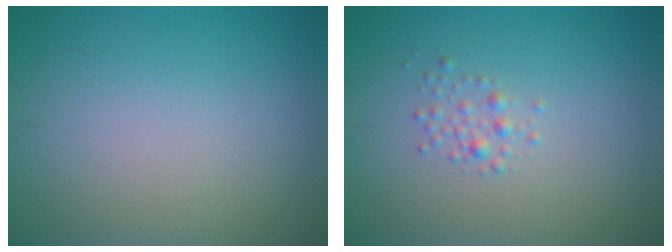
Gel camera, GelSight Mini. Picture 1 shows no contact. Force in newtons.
{"total": 1.2, "press": 1.2, "slide": 0.1}